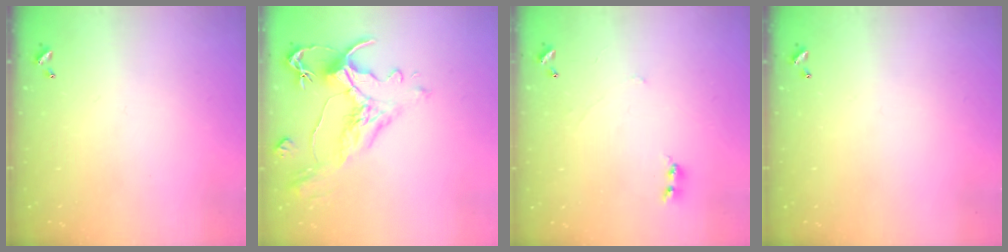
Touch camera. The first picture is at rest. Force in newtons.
{"total": 1.6, "press": 0.0, "slide": 1.6}
{"total": 0.9, "press": 0.8, "slide": 0.3}
{"total": 0.0}